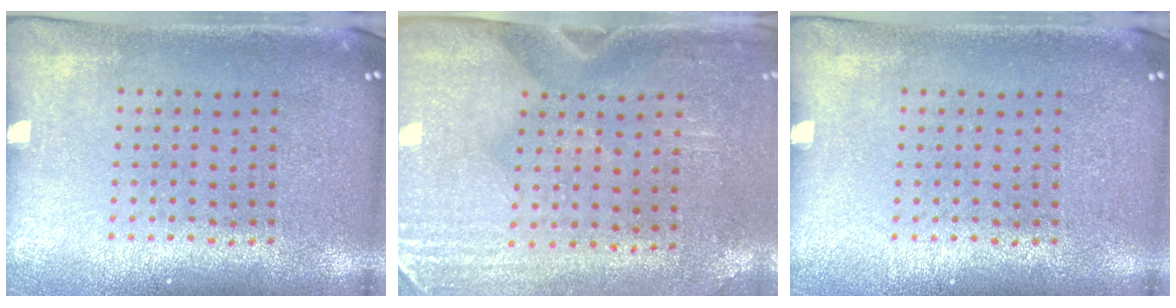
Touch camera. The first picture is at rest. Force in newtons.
{"total": 3.0, "press": 2.5, "slide": 1.5}
{"total": 0.0}